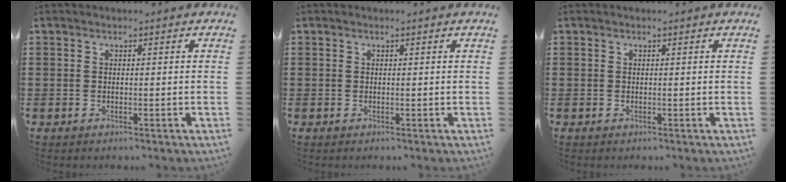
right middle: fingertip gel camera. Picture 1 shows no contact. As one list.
[{"total": 0.0}, {"total": 0.0}]